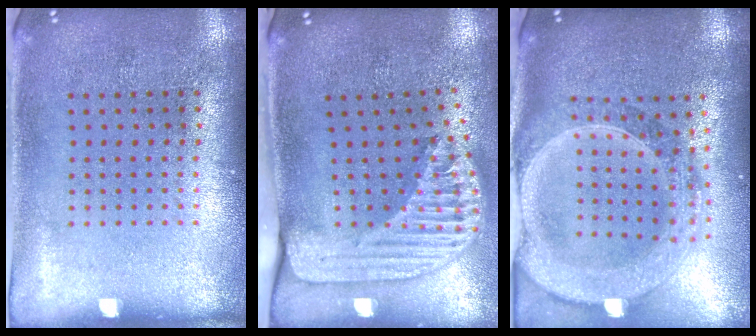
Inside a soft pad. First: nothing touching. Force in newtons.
{"total": 2.6, "press": 1.8, "slide": 1.8}
{"total": 2.9, "press": 2.5, "slide": 1.4}